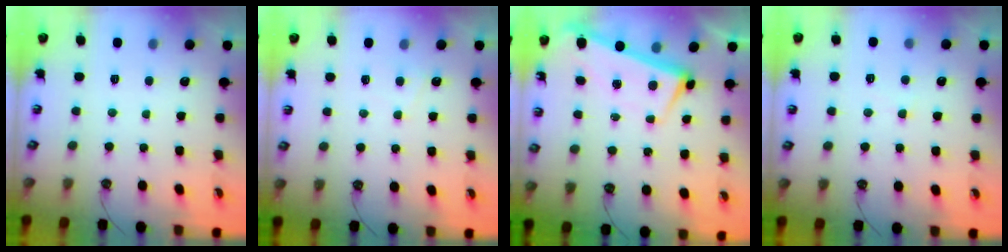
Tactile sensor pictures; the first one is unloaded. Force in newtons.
{"total": 1.5, "press": 1.4, "slide": 0.4}
{"total": 1.5, "press": 0.4, "slide": 1.4}
{"total": 4.4, "press": 4.3, "slide": 0.7}